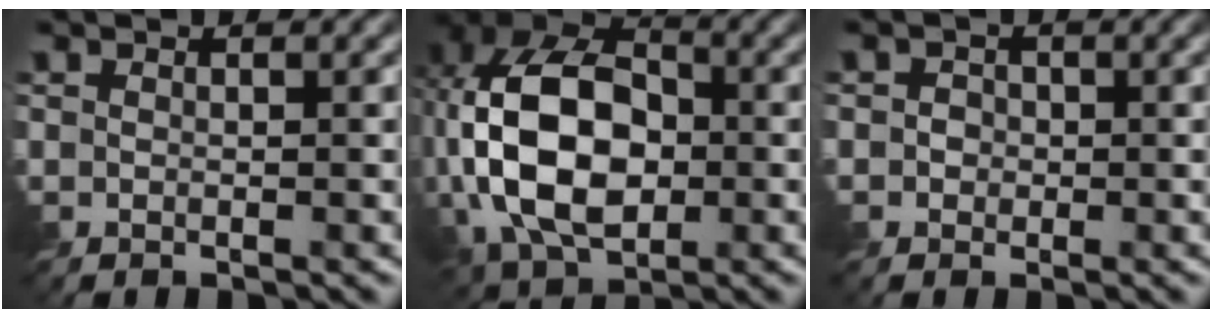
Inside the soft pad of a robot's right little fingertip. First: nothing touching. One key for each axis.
{"total": 13.0, "fx": -0.9, "fy": 8.4, "fz": 9.9, "tx": -0.212, "ty": 0.010, "tz": -0.028}
{"total": 1.5, "fx": -0.1, "fy": 1.5, "fz": 0.5, "tx": -0.002, "ty": 0.004, "tz": -0.002}